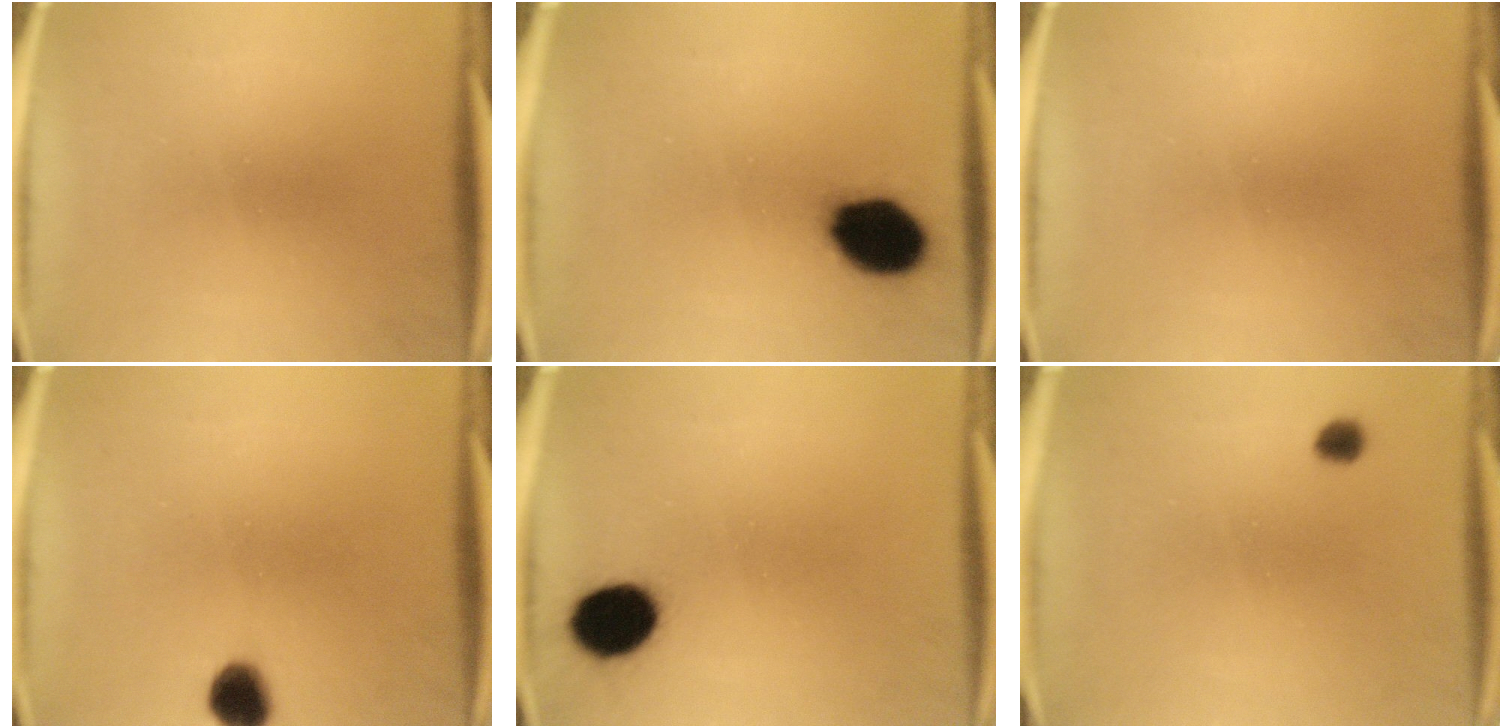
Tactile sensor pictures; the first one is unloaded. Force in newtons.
{"total": 13.6}
{"total": 0.0}
{"total": 5.5}
{"total": 10.0}
{"total": 1.9}